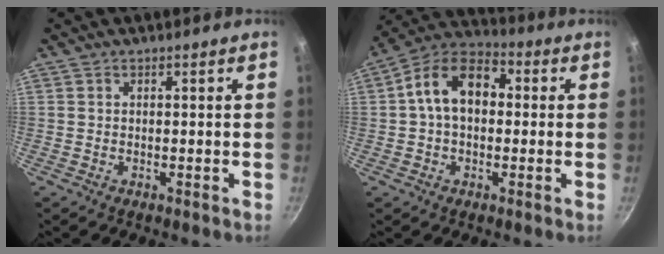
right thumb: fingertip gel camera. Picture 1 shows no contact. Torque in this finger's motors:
{"motor_torque": [-0.76, 1.15, 0.74, -0.47, 0.10]}